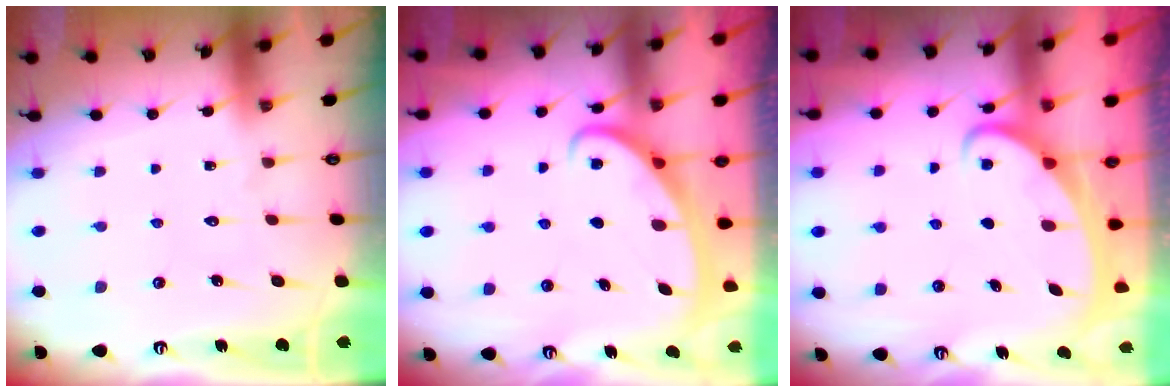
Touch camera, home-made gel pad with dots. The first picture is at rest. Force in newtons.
{"total": 2.5, "press": 2.5, "slide": 0.4}
{"total": 2.2, "press": 2.1, "slide": 0.3}